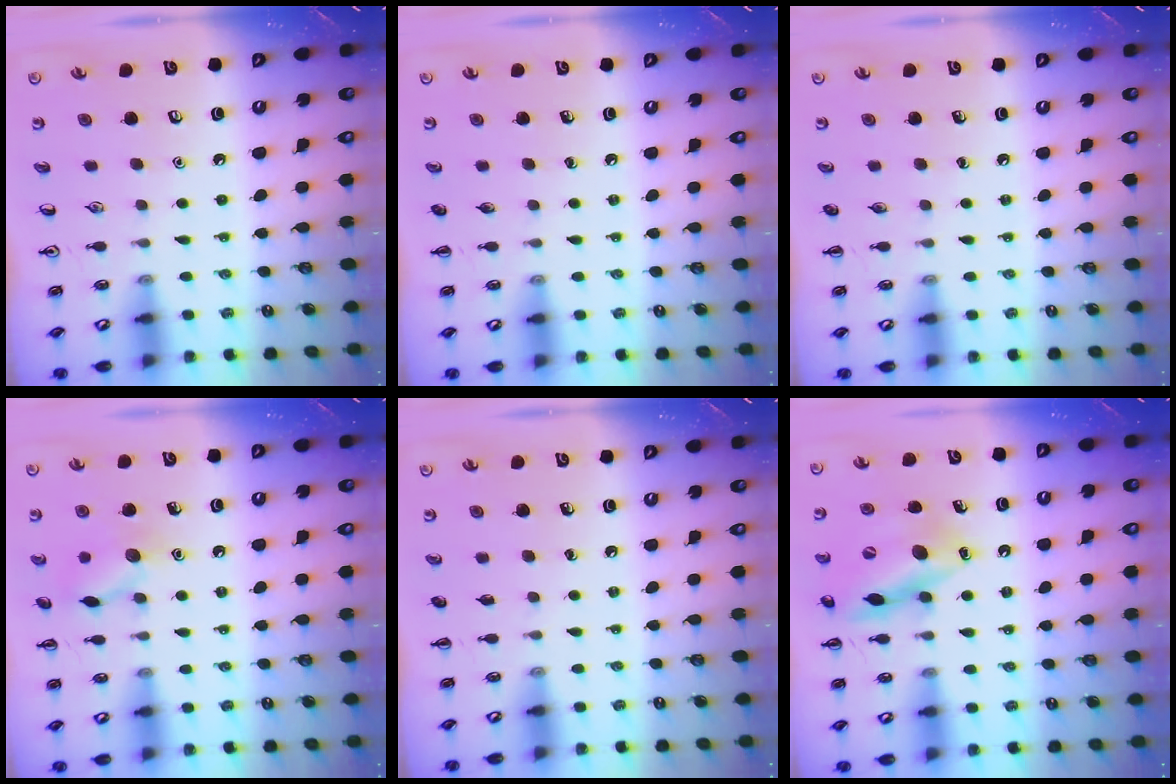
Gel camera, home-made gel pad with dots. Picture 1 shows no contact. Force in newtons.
{"total": 0.0}
{"total": 0.0}
{"total": 9.9, "press": 9.9, "slide": 0.8}
{"total": 0.0}
{"total": 16.2, "press": 16.0, "slide": 2.6}